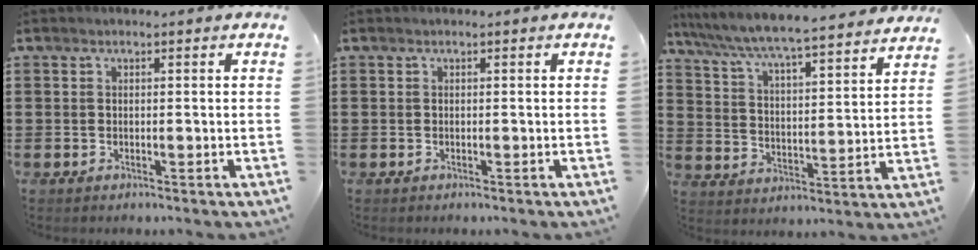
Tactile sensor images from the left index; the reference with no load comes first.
{"total": 0.0}
{"total": 5.6, "force": [5.3, -0.4, 1.7], "torque": [-0.061, -0.043, 0.083]}